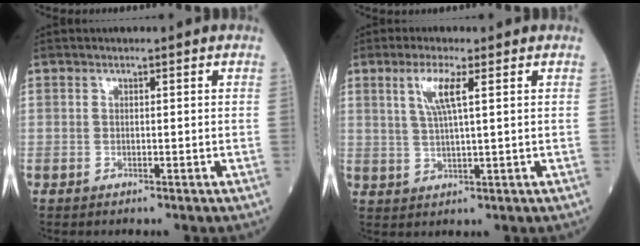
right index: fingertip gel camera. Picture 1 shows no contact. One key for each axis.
{"total": 4.8, "fx": 2.0, "fy": 0.2, "fz": 4.4, "tx": -0.092, "ty": 0.002, "tz": 0.043}